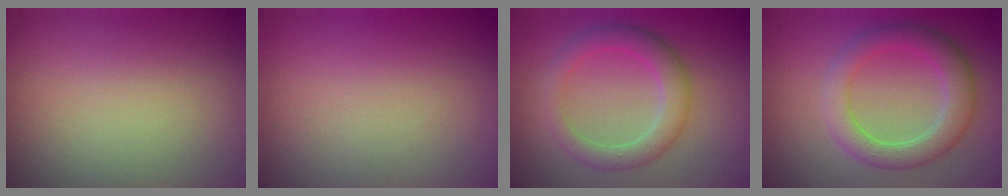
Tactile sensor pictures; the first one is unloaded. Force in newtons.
{"total": 0.0}
{"total": 3.4, "press": 3.4, "slide": 0.2}
{"total": 4.1, "press": 4.1, "slide": 0.3}